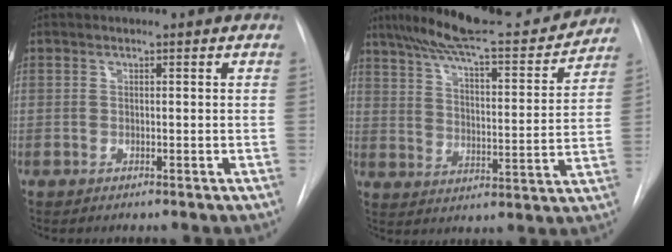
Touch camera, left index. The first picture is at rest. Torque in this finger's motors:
{"motor_torque": [1.01, -1.13, 0.46, 0.10]}